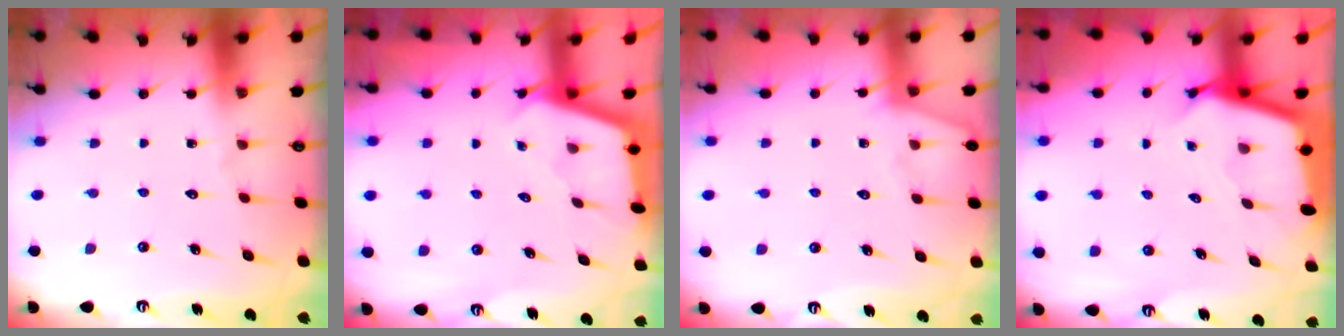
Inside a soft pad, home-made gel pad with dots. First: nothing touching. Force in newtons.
{"total": 2.1, "press": 2.1, "slide": 0.2}
{"total": 1.6, "press": 1.5, "slide": 0.3}
{"total": 3.2, "press": 3.2, "slide": 0.1}